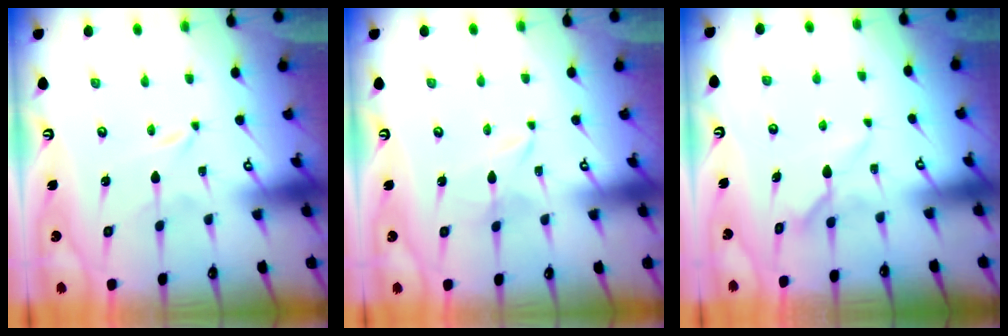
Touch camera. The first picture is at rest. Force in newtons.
{"total": 2.6, "press": 2.6, "slide": 0.3}
{"total": 6.7, "press": 6.7, "slide": 0.2}